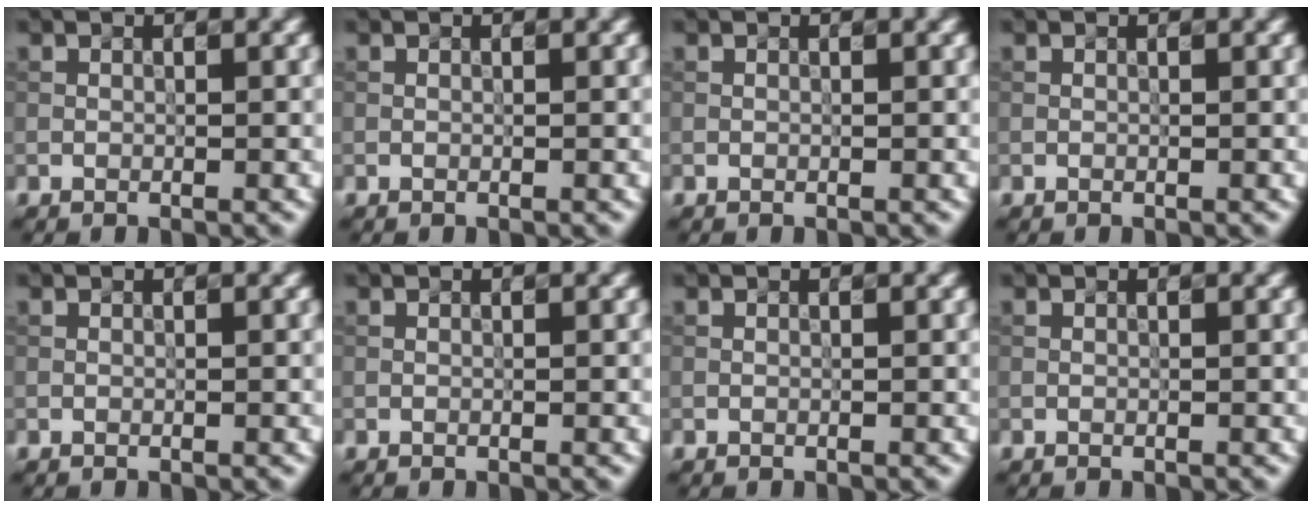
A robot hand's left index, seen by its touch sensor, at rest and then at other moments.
{"total": 0.0}
{"total": 0.0}
{"total": 0.0}
{"total": 0.0}
{"total": 0.0}
{"total": 0.0}
{"total": 0.0}